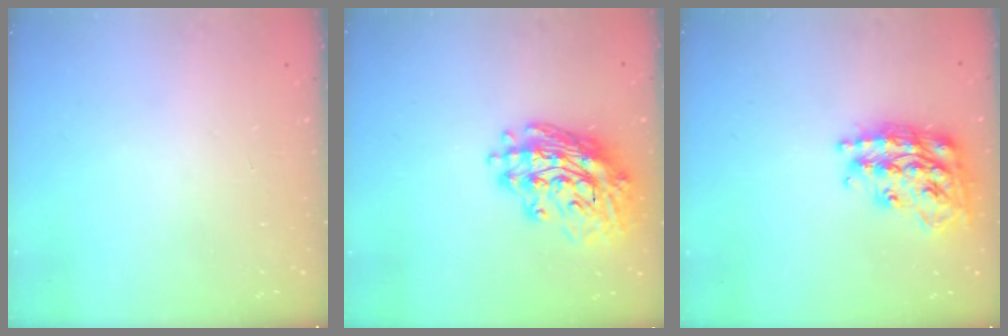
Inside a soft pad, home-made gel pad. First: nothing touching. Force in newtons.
{"total": 18.1, "press": 17.6, "slide": 4.0}
{"total": 22.0, "press": 21.9, "slide": 1.4}